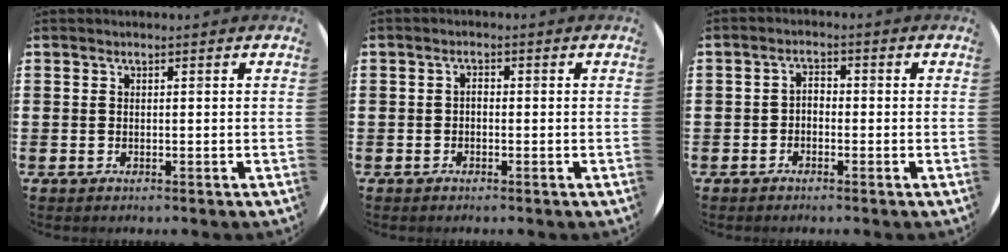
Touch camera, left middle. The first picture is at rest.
{"total": 0.8, "force": [-0.4, 0.4, 0.6], "torque": [-0.013, -0.001, -0.007]}
{"total": 1.4, "force": [-0.9, 0.7, 0.8], "torque": [-0.017, 0.005, -0.019]}